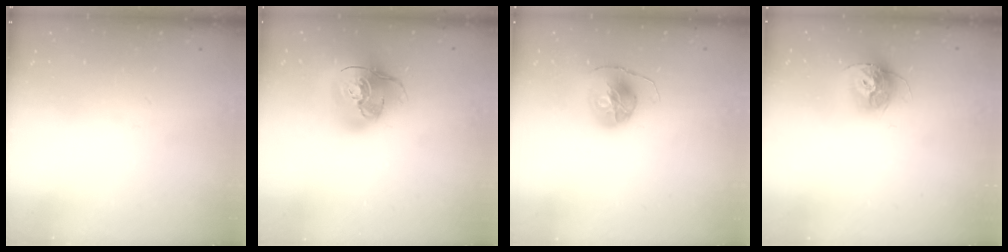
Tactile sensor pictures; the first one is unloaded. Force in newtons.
{"total": 19.6, "press": 19.4, "slide": 2.7}
{"total": 10.1, "press": 10.1, "slide": 0.2}
{"total": 12.2, "press": 12.1, "slide": 1.0}